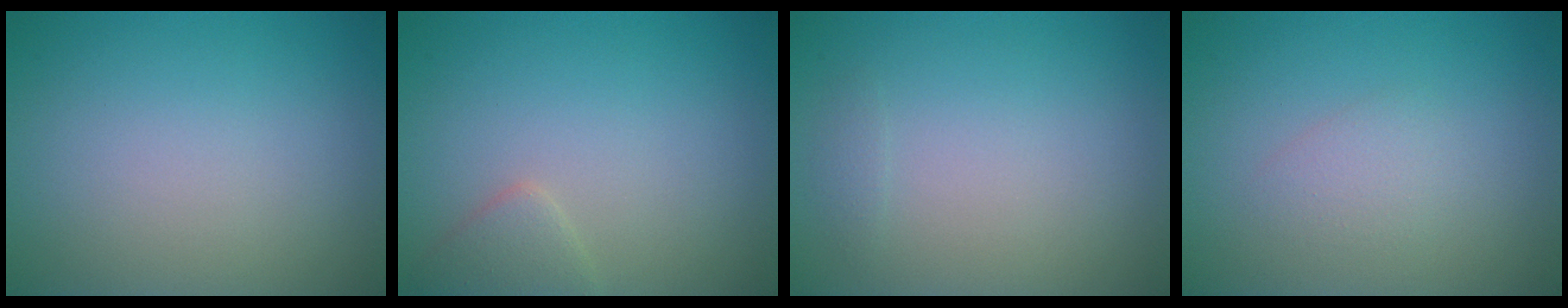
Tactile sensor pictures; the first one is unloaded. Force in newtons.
{"total": 1.6, "press": 1.6, "slide": 0.1}
{"total": 0.6, "press": 0.6, "slide": 0.0}
{"total": 1.4, "press": 1.4, "slide": 0.0}